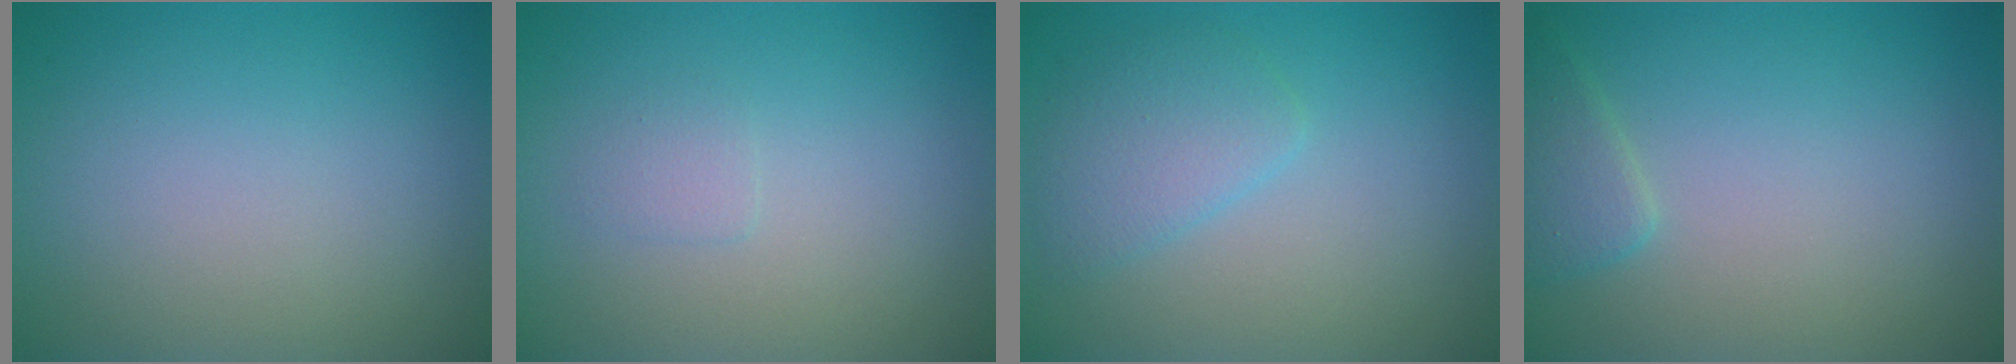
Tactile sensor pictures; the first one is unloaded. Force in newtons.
{"total": 0.8, "press": 0.8, "slide": 0.0}
{"total": 2.7, "press": 2.7, "slide": 0.1}
{"total": 1.8, "press": 1.8, "slide": 0.1}